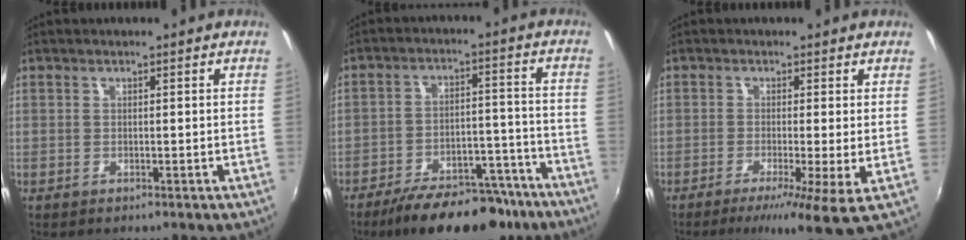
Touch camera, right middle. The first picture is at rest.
{"total": 18.4, "force": [-14.8, 6.7, 8.8], "torque": [-0.151, 0.004, -0.203]}
{"total": 6.1, "force": [-1.9, -0.2, 5.8], "torque": [-0.118, -0.020, -0.038]}